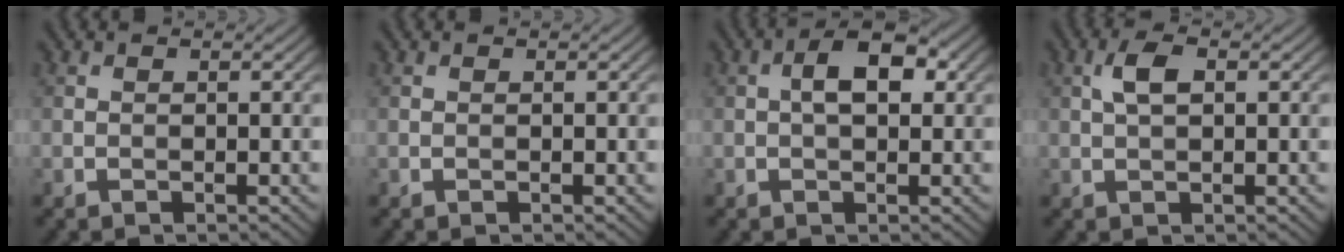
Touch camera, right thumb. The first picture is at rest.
{"total": 0.0}
{"total": 4.8, "force": [0.9, 2.5, 4.1], "torque": [-0.066, 0.007, 0.008]}
{"total": 3.0, "force": [0.7, 1.3, 2.6], "torque": [-0.057, 0.007, 0.013]}